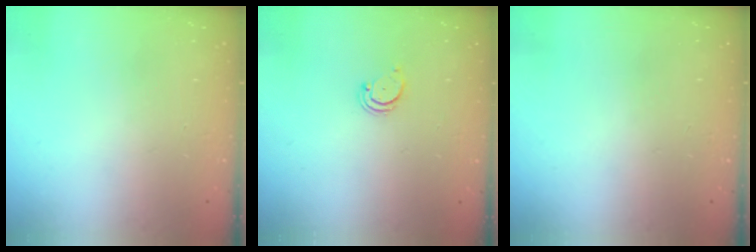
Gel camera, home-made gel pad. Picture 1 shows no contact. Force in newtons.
{"total": 2.0, "press": 2.0, "slide": 0.2}
{"total": 0.0}